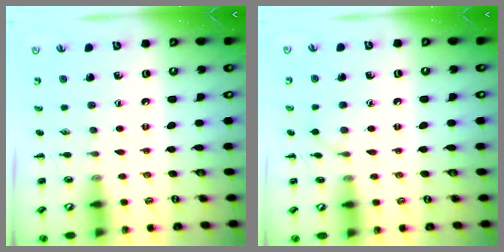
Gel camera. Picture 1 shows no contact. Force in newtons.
{"total": 5.1, "press": 4.7, "slide": 2.0}